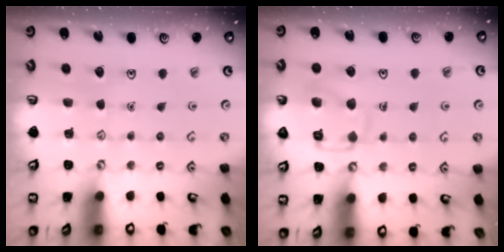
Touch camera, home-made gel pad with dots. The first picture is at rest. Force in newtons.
{"total": 11.8, "press": 11.7, "slide": 0.9}